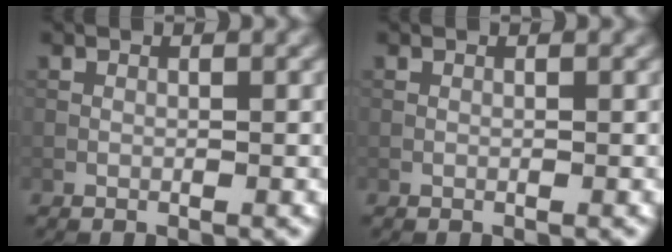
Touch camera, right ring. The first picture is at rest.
{"total": 0.0}